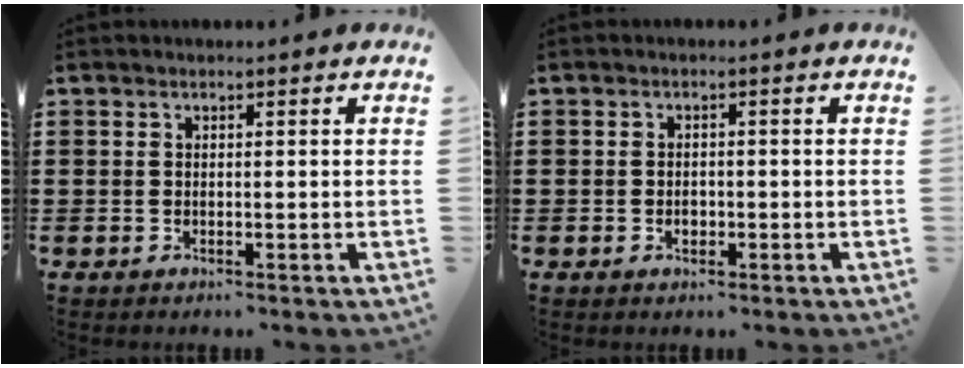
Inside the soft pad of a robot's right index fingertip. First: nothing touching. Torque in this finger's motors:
{"motor_torque": [-0.26, 1.74, 0.00, -0.01]}